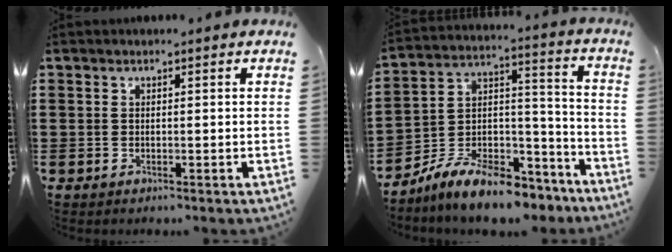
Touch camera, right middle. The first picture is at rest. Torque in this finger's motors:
{"motor_torque": [2.14, 0.00, 0.80, 0.21]}